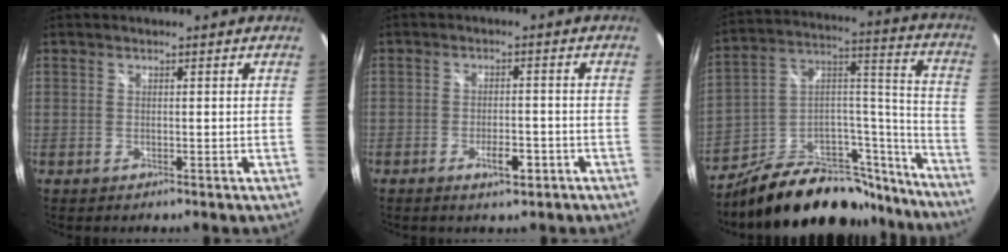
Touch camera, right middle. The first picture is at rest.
{"total": 3.5, "force": [-2.1, 1.1, 2.6], "torque": [-0.047, -0.003, -0.028]}
{"total": 24.3, "force": [-19.2, 10.5, 10.6], "torque": [-0.156, 0.074, -0.275]}